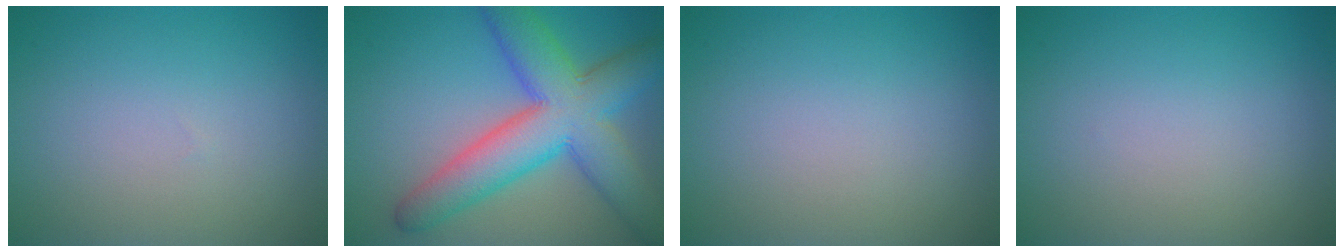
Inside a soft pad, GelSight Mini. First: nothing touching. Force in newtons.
{"total": 10.0, "press": 10.0, "slide": 0.2}
{"total": 0.0}
{"total": 0.0}